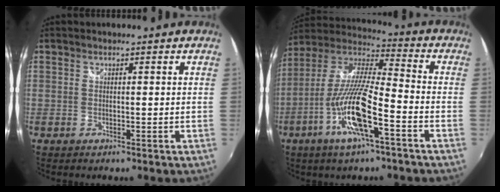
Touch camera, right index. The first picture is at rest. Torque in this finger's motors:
{"motor_torque": [2.08, -0.06, 1.05, 0.18]}